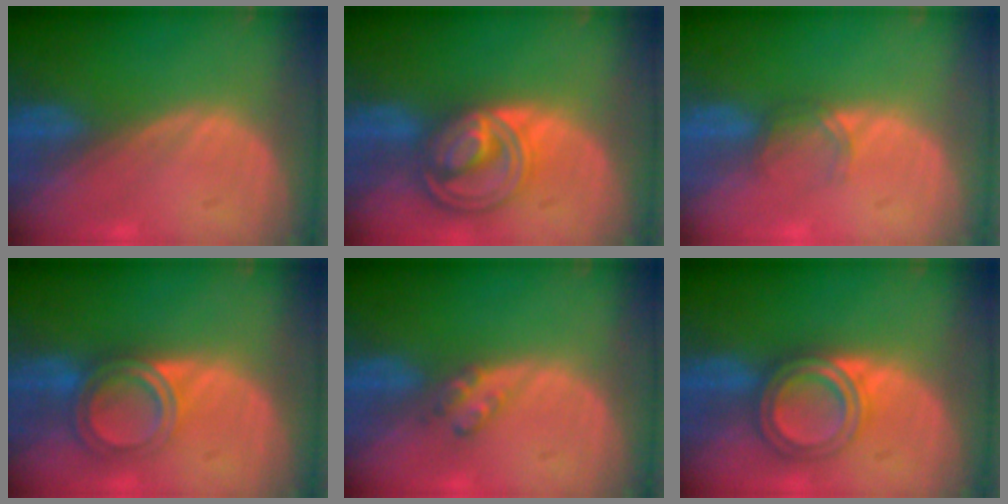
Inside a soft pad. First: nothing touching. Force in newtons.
{"total": 8.5, "press": 7.2, "slide": 4.5}
{"total": 1.9, "press": 1.9, "slide": 0.3}
{"total": 6.3, "press": 5.4, "slide": 3.3}
{"total": 2.4, "press": 2.4, "slide": 0.2}
{"total": 5.6, "press": 5.6, "slide": 0.1}